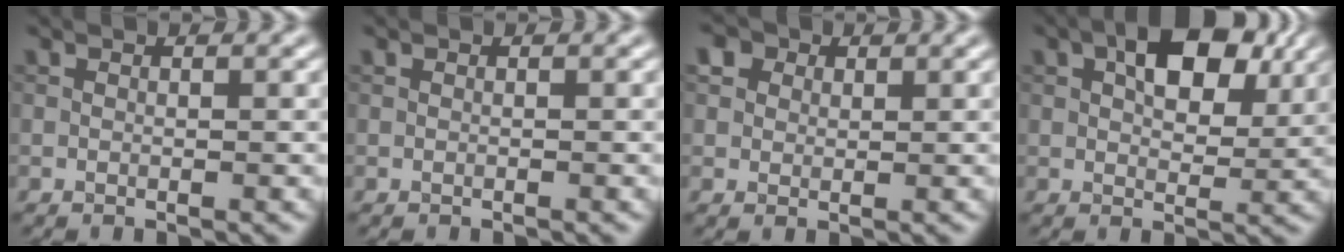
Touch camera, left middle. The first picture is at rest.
{"total": 0.0}
{"total": 3.8, "force": [2.0, 2.7, 1.7], "torque": [-0.040, 0.008, 0.028]}
{"total": 7.1, "force": [2.7, 3.9, 5.3], "torque": [-0.082, 0.007, 0.038]}